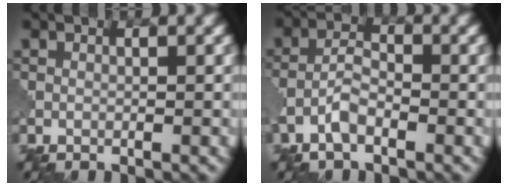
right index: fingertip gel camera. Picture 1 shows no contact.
{"total": 2.8, "force": [-1.6, 1.1, 2.0], "torque": [-0.045, 0.007, -0.041]}